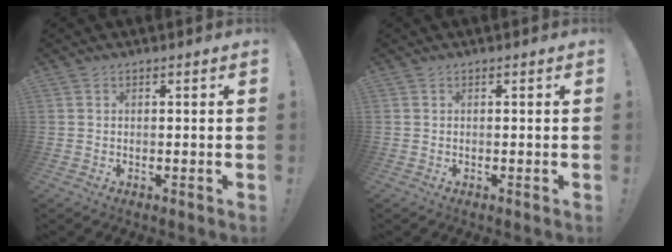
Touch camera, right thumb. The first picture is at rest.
{"total": 0.0}